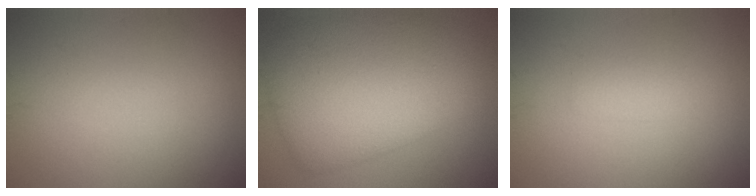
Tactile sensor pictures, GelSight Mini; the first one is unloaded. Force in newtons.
{"total": 9.9, "press": 9.9, "slide": 0.2}
{"total": 1.1, "press": 1.1, "slide": 0.1}